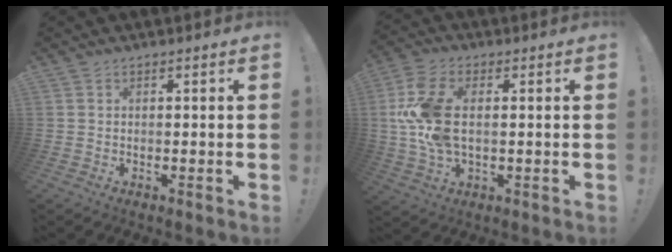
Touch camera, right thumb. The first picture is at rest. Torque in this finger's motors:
{"motor_torque": [1.69, 1.69, 1.52, 0.08, 0.53]}